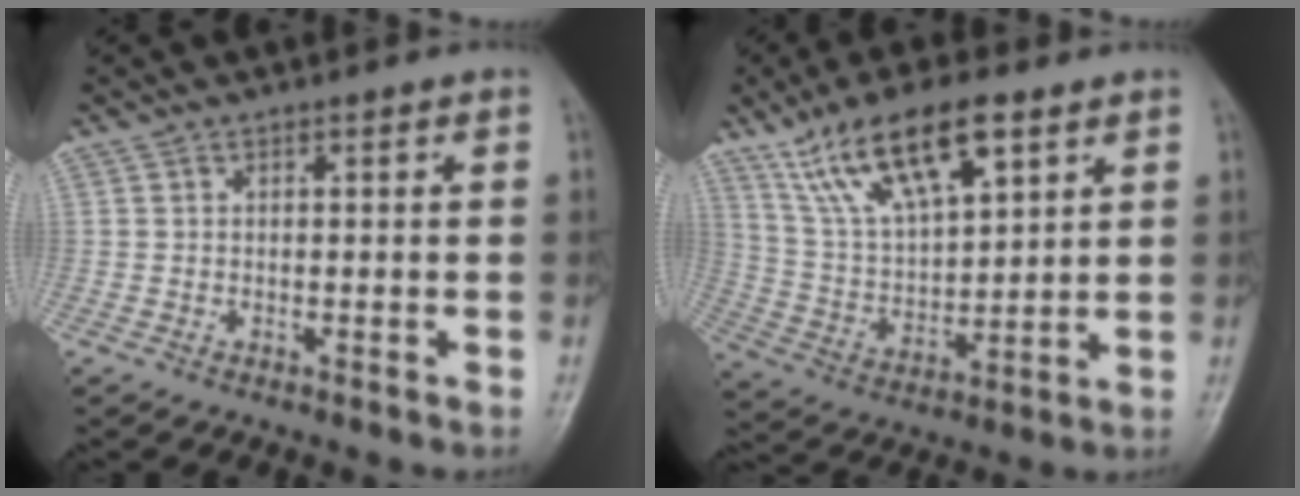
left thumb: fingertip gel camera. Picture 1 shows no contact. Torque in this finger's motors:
{"motor_torque": [0.58, 0.60, 1.37, -1.40, 0.27]}